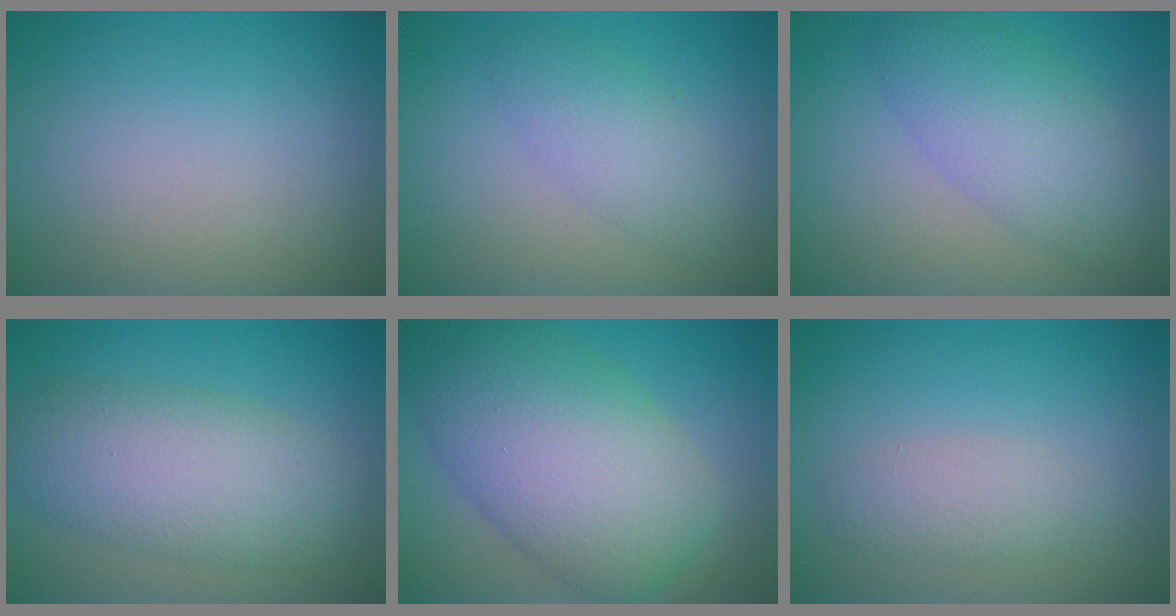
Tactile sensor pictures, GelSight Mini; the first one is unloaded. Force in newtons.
{"total": 2.9, "press": 2.9, "slide": 0.1}
{"total": 5.5, "press": 5.5, "slide": 0.1}
{"total": 6.9, "press": 6.9, "slide": 0.2}
{"total": 11.5, "press": 11.5, "slide": 0.7}
{"total": 2.3, "press": 2.3, "slide": 0.1}